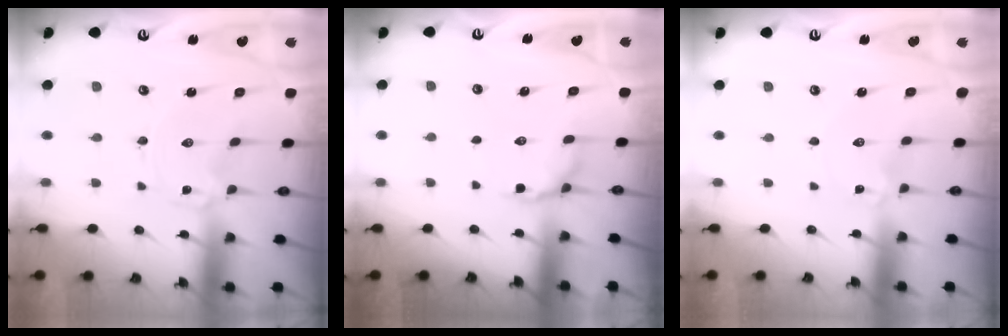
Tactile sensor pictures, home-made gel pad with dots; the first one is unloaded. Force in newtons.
{"total": 6.4, "press": 6.2, "slide": 1.5}
{"total": 1.6, "press": 1.6, "slide": 0.2}